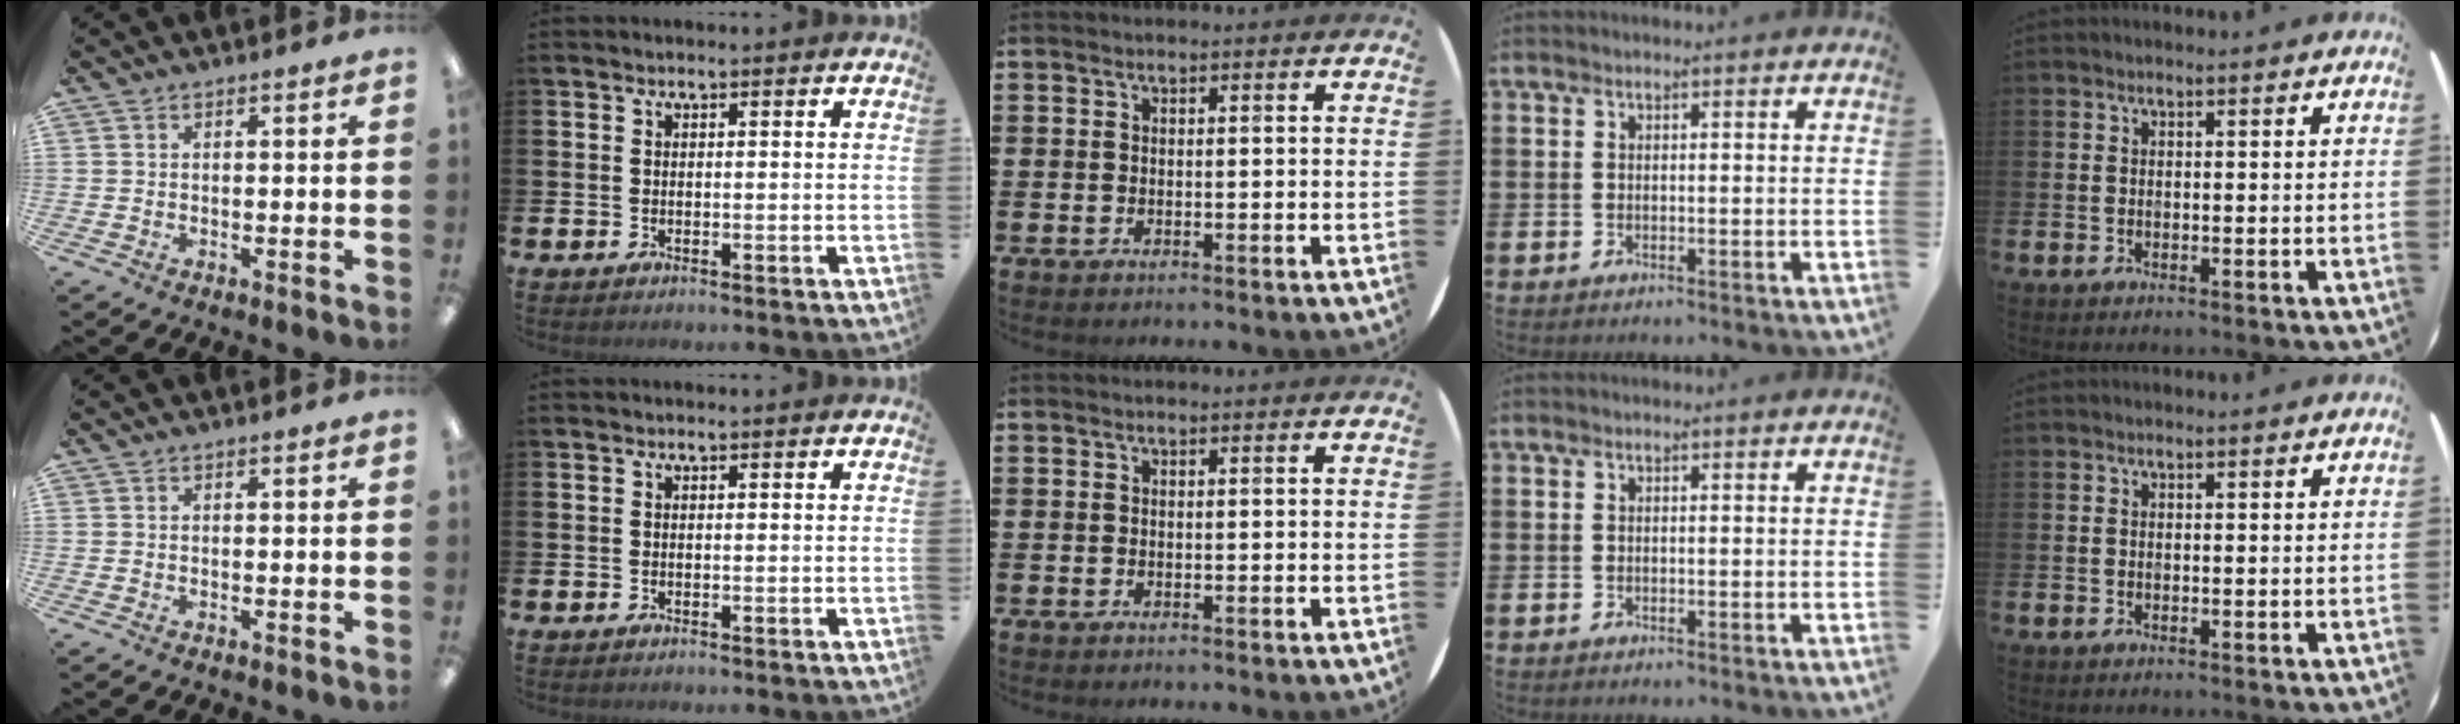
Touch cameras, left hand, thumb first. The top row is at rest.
{}